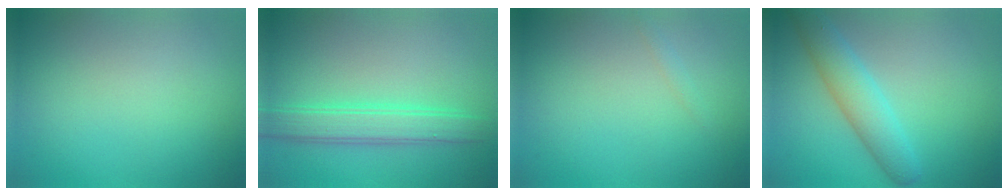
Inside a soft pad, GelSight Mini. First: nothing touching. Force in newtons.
{"total": 3.7, "press": 3.7, "slide": 0.1}
{"total": 0.5, "press": 0.5, "slide": 0.0}
{"total": 4.0, "press": 4.0, "slide": 0.2}